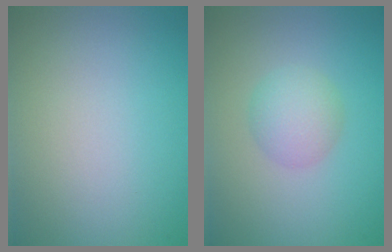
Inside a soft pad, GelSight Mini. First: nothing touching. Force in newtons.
{"total": 2.6, "press": 2.6, "slide": 0.1}